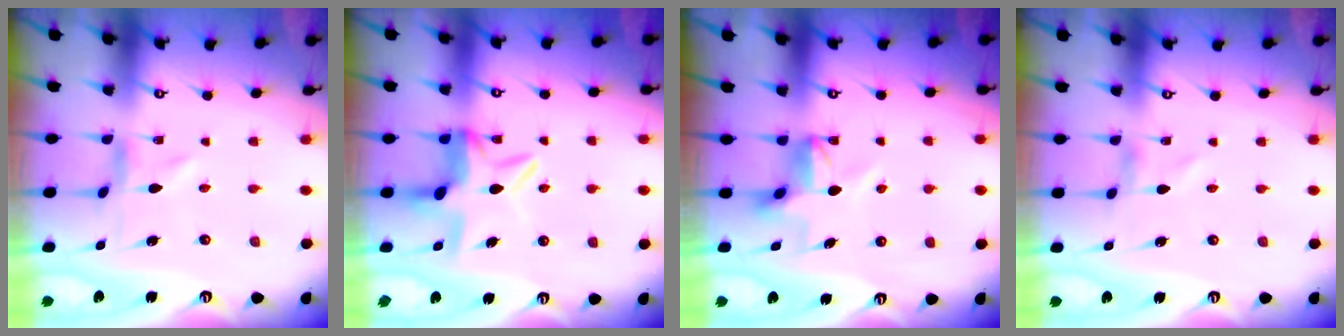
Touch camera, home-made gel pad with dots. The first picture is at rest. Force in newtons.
{"total": 8.4, "press": 8.3, "slide": 1.0}
{"total": 6.3, "press": 6.3, "slide": 0.5}
{"total": 1.0, "press": 1.0, "slide": 0.0}